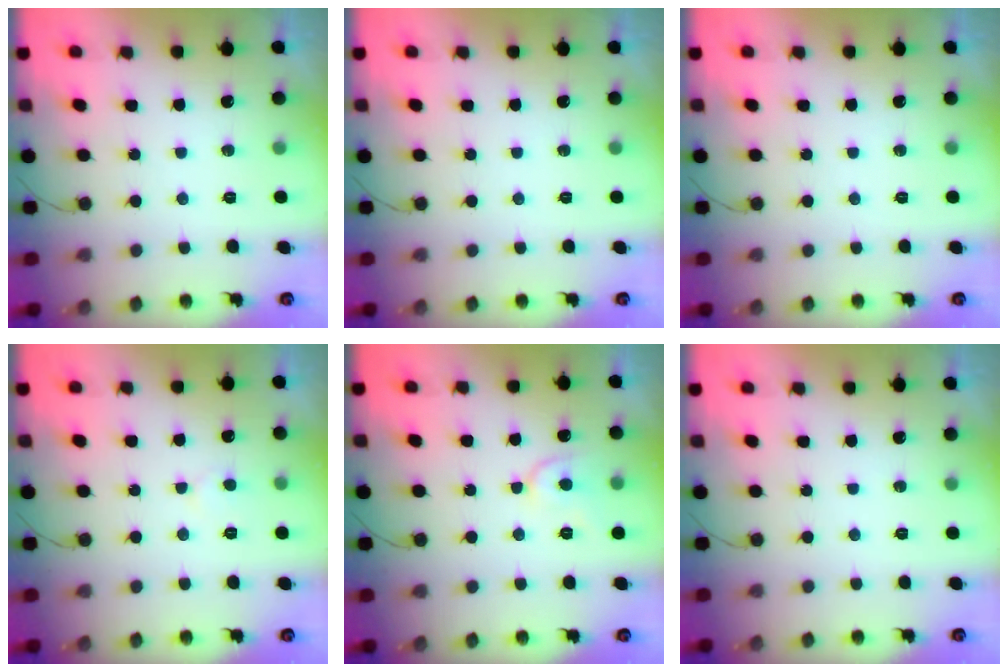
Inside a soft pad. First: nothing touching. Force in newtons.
{"total": 0.0}
{"total": 0.0}
{"total": 2.4, "press": 2.4, "slide": 0.2}
{"total": 7.5, "press": 7.4, "slide": 1.0}
{"total": 0.0}